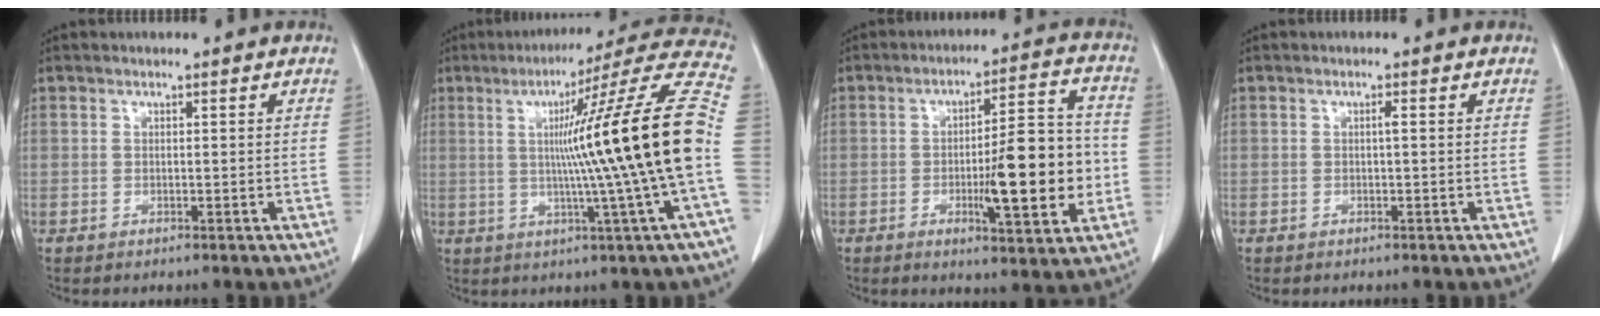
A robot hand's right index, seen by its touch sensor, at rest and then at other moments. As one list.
[{"total": 21.7, "force": [-0.1, -3.0, 21.5], "torque": [-0.264, 0.009, -0.018]}, {"total": 14.0, "force": [-2.5, 2.8, 13.5], "torque": [-0.197, 0.011, -0.033]}, {"total": 0.6, "force": [0.0, 0.0, 0.6], "torque": [-0.009, 0.001, 0.001]}]